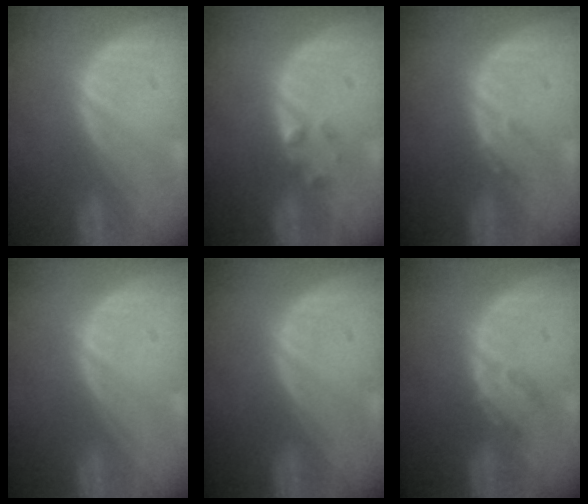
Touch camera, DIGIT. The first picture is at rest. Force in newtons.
{"total": 1.6, "press": 1.4, "slide": 0.9}
{"total": 1.3, "press": 1.1, "slide": 0.7}
{"total": 0.0}
{"total": 0.0}
{"total": 2.2, "press": 2.1, "slide": 0.4}